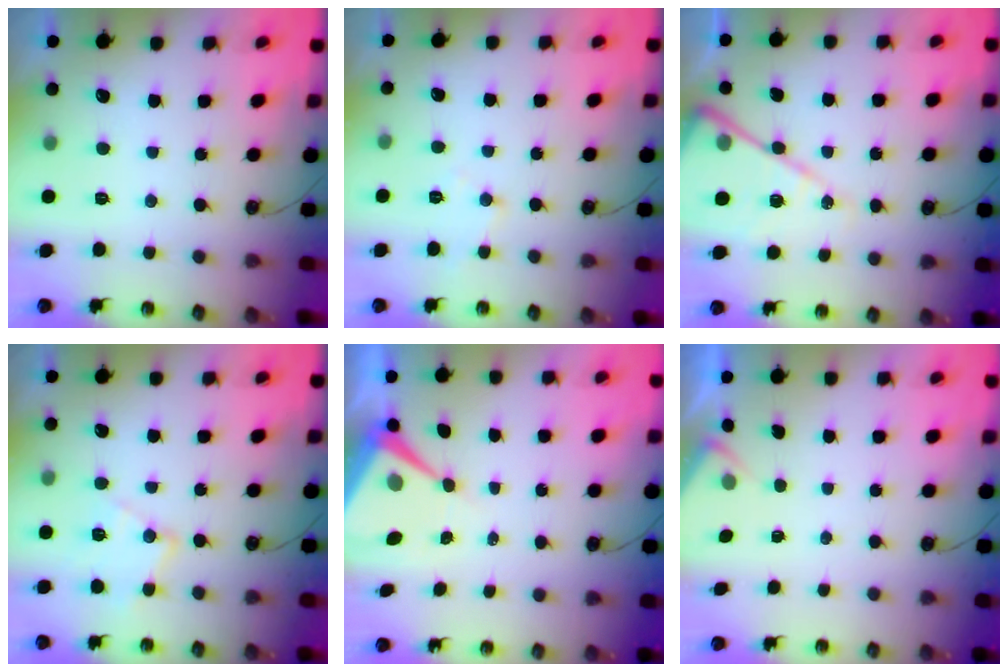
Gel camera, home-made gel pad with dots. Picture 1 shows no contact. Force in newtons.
{"total": 6.7, "press": 6.7, "slide": 1.1}
{"total": 16.2, "press": 16.1, "slide": 1.5}
{"total": 10.3, "press": 10.2, "slide": 0.8}
{"total": 8.7, "press": 8.7, "slide": 0.8}
{"total": 2.0, "press": 1.9, "slide": 0.4}